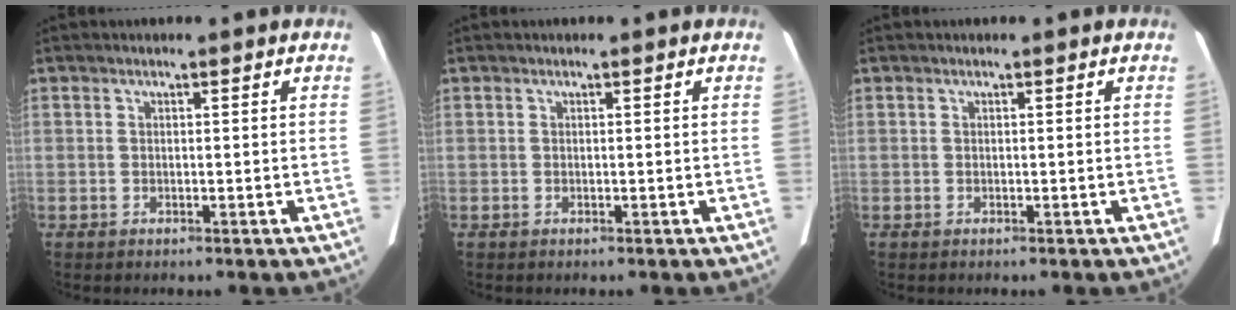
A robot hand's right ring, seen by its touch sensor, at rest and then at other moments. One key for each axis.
{"total": 0.0}
{"total": 0.0}